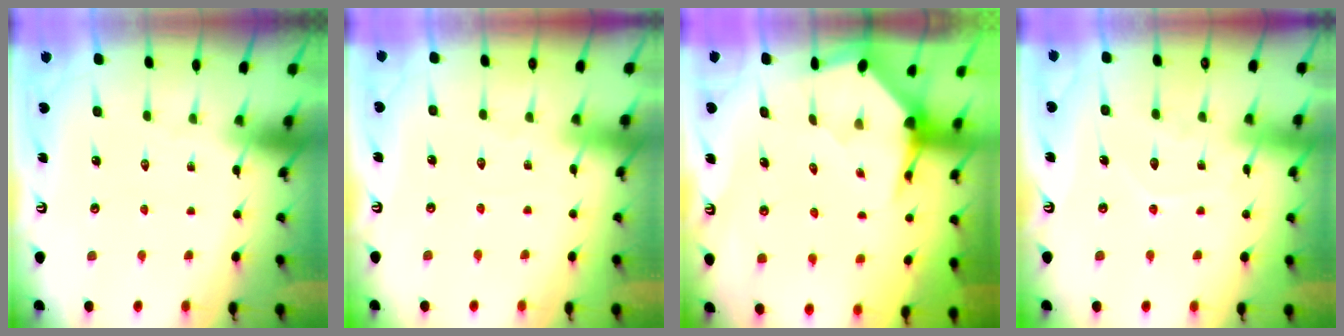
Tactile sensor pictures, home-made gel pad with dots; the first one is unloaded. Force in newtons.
{"total": 2.1, "press": 2.1, "slide": 0.2}
{"total": 3.7, "press": 3.6, "slide": 0.4}
{"total": 6.7, "press": 6.7, "slide": 0.7}